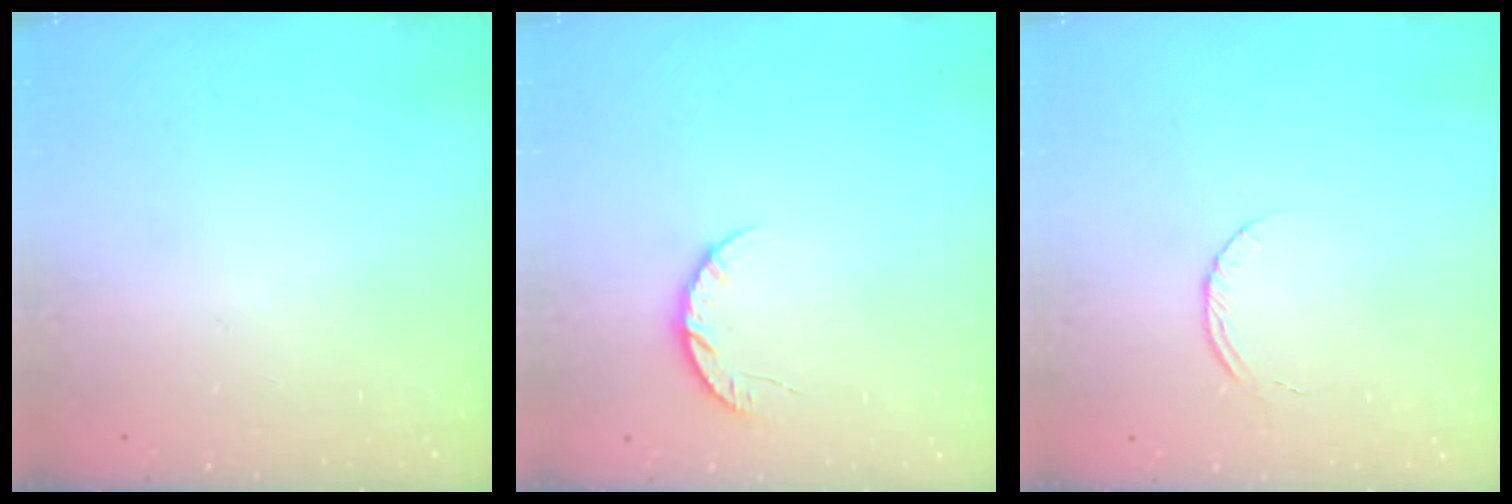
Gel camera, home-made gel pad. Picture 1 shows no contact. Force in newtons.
{"total": 6.1, "press": 6.1, "slide": 0.7}
{"total": 4.2, "press": 4.2, "slide": 0.4}